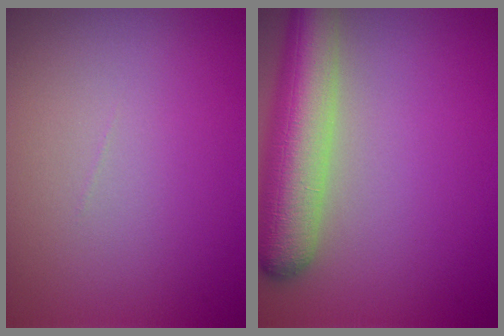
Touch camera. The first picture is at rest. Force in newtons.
{"total": 7.4, "press": 7.4, "slide": 0.5}